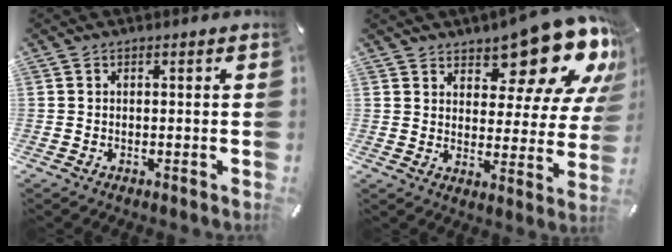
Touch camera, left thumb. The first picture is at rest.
{"total": 15.6, "force": [12.6, 6.2, 6.8], "torque": [-0.080, -0.112, 0.210]}